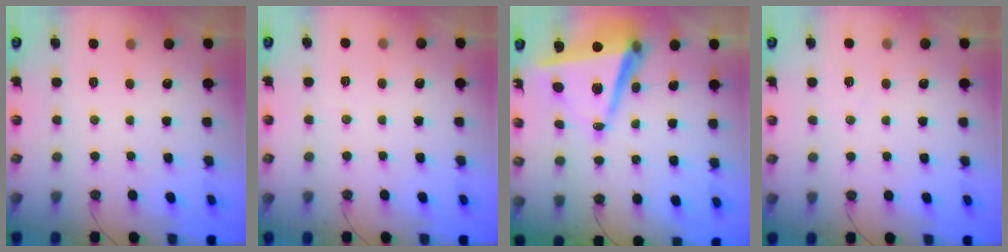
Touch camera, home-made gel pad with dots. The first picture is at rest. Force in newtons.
{"total": 4.7, "press": 1.7, "slide": 4.3}
{"total": 10.3, "press": 9.6, "slide": 3.9}
{"total": 5.6, "press": 3.5, "slide": 4.3}